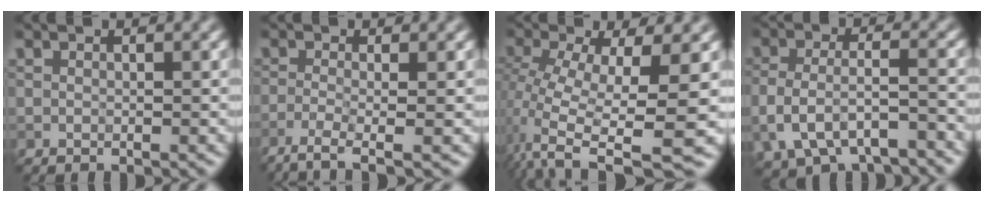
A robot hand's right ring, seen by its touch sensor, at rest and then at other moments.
{"total": 4.1, "force": [-2.0, 1.1, 3.4], "torque": [-0.054, -0.006, -0.050]}
{"total": 10.0, "force": [-2.5, 3.3, 9.1], "torque": [-0.162, -0.021, -0.036]}
{"total": 6.3, "force": [-3.2, 3.0, 4.4], "torque": [-0.087, -0.009, -0.059]}